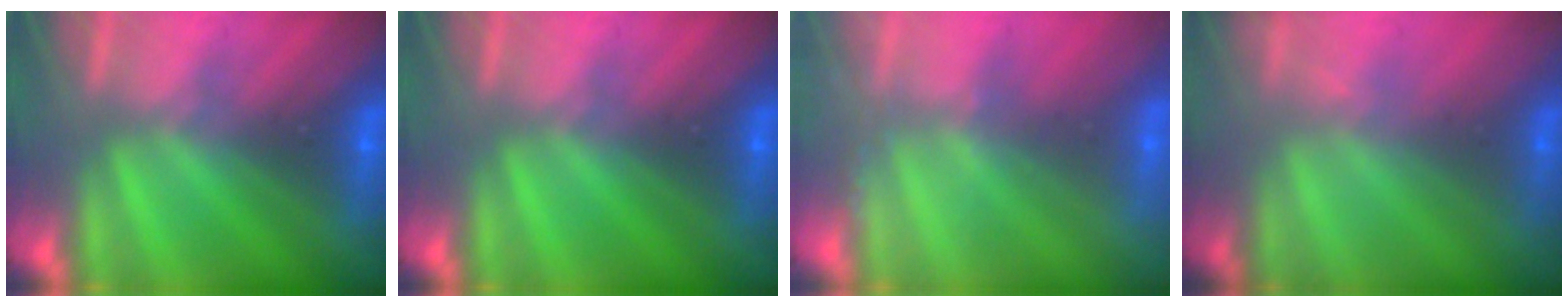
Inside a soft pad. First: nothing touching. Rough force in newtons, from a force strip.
{"total": 0.0}
{"total": 2.4}
{"total": 1.5}